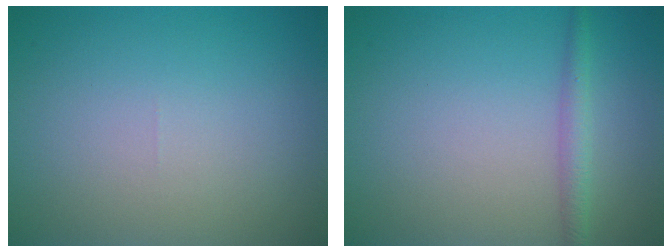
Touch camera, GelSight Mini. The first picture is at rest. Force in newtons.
{"total": 1.8, "press": 1.8, "slide": 0.1}